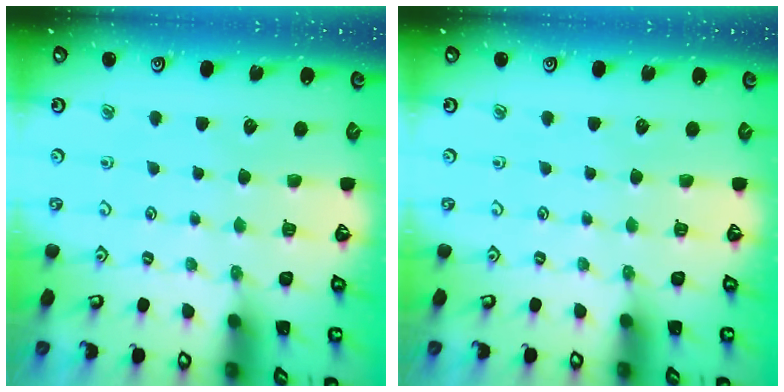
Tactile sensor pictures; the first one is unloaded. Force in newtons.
{"total": 0.0}